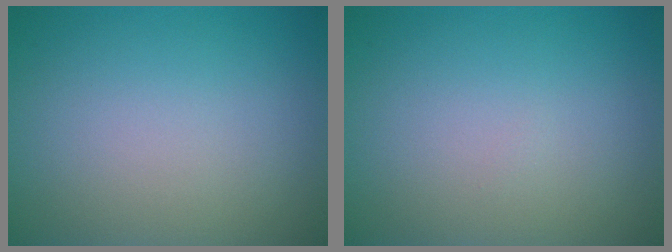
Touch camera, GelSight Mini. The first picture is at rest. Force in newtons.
{"total": 0.0}